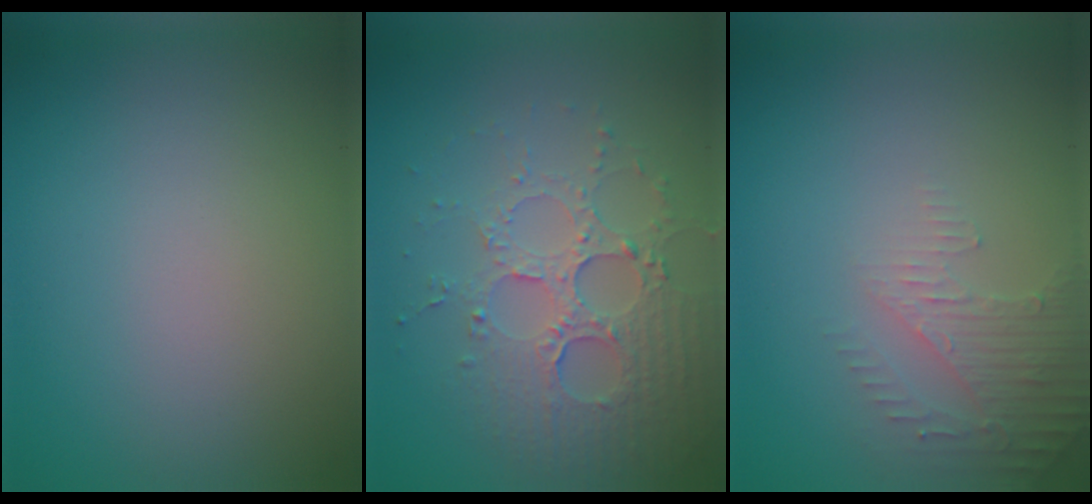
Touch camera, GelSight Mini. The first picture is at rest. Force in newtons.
{"total": 4.0, "press": 3.8, "slide": 1.3}
{"total": 2.6, "press": 2.5, "slide": 0.7}